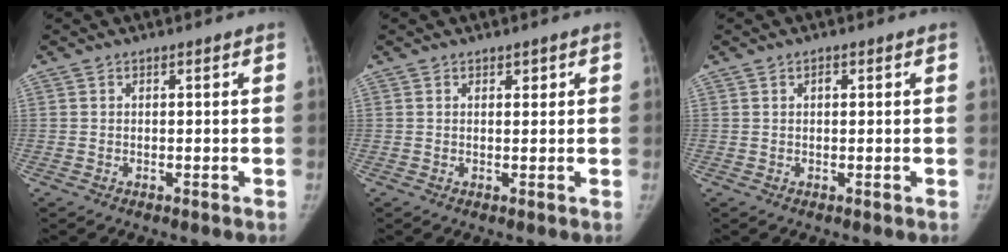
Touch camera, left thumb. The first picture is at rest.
{"total": 1.0, "force": [0.7, 0.6, 0.5], "torque": [0.002, -0.003, 0.008]}
{"total": 1.0, "force": [0.4, 0.6, 0.7], "torque": [-0.010, 0.001, 0.004]}